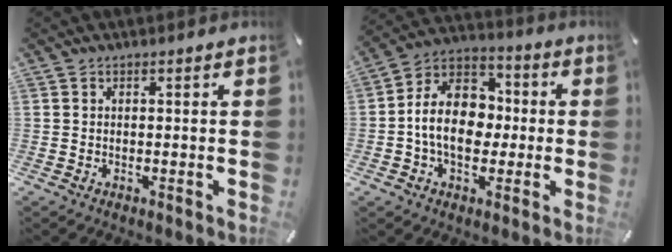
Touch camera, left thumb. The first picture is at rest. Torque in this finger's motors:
{"motor_torque": [0.48, 1.17, 0.42, 0.09, 0.37]}